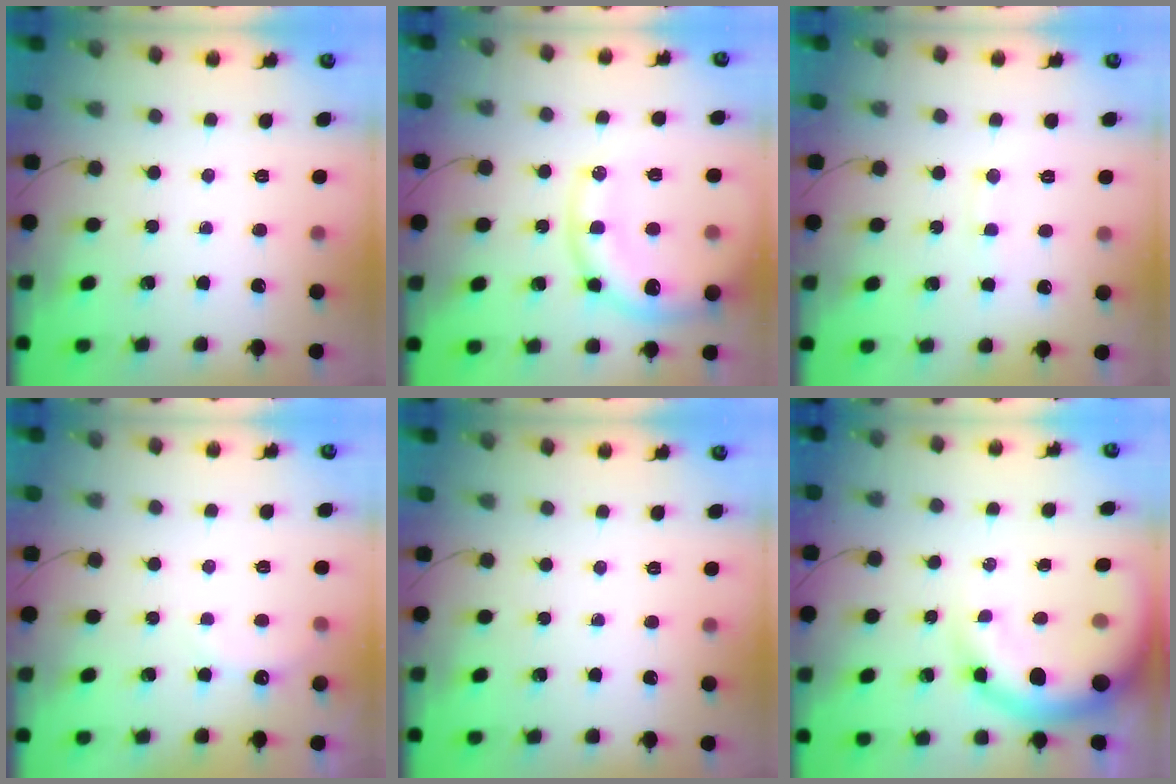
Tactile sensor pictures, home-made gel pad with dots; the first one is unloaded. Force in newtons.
{"total": 17.3, "press": 17.0, "slide": 3.3}
{"total": 7.3, "press": 7.1, "slide": 1.3}
{"total": 5.4, "press": 5.2, "slide": 1.5}
{"total": 0.0}
{"total": 10.0, "press": 9.5, "slide": 3.0}